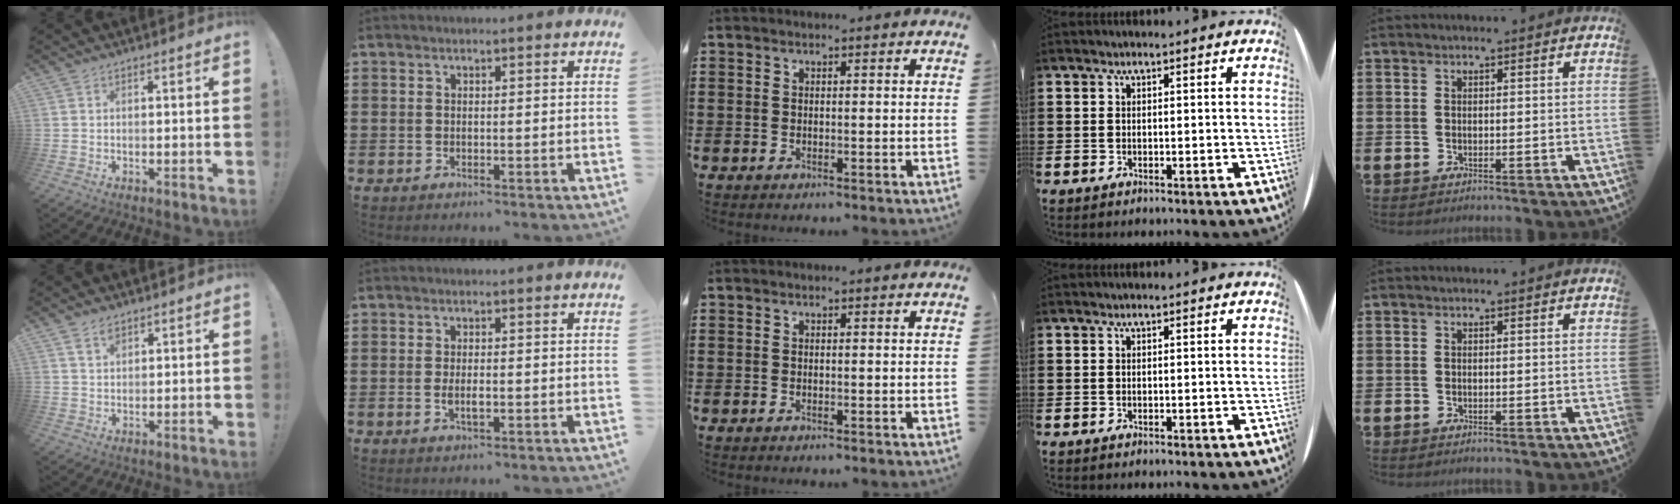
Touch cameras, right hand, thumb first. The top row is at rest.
{"thumb": {"total": 2.9, "force": [2.0, 1.6, 1.4], "torque": [-0.012, -0.013, 0.034]}, "index": {"total": 2.6, "force": [-0.5, 0.8, 2.4], "torque": [-0.043, 0.000, -0.009]}}